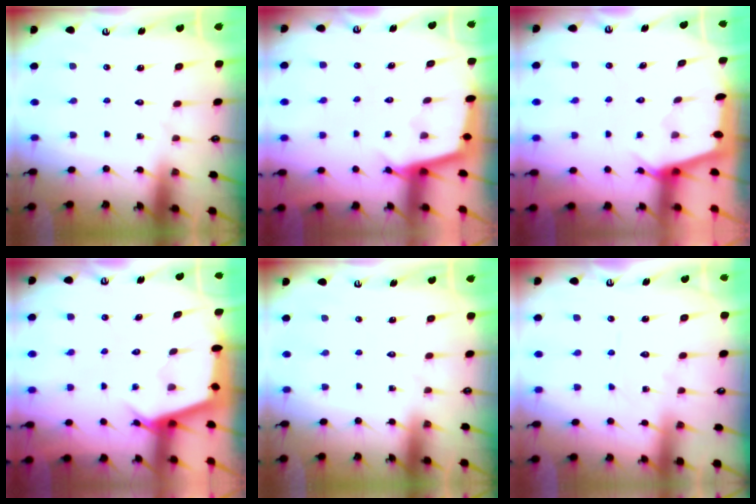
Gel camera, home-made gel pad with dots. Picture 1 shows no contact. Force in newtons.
{"total": 2.5, "press": 2.5, "slide": 0.2}
{"total": 2.3, "press": 2.3, "slide": 0.3}
{"total": 2.9, "press": 2.9, "slide": 0.3}
{"total": 0.0}
{"total": 4.8, "press": 4.8, "slide": 0.5}